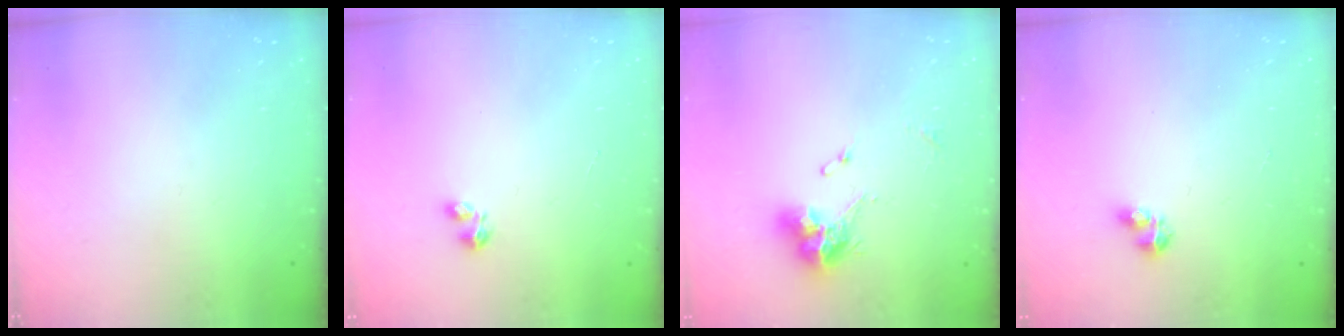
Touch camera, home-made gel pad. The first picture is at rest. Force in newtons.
{"total": 1.5, "press": 1.5, "slide": 0.3}
{"total": 9.9, "press": 9.8, "slide": 1.1}
{"total": 2.9, "press": 2.9, "slide": 0.3}